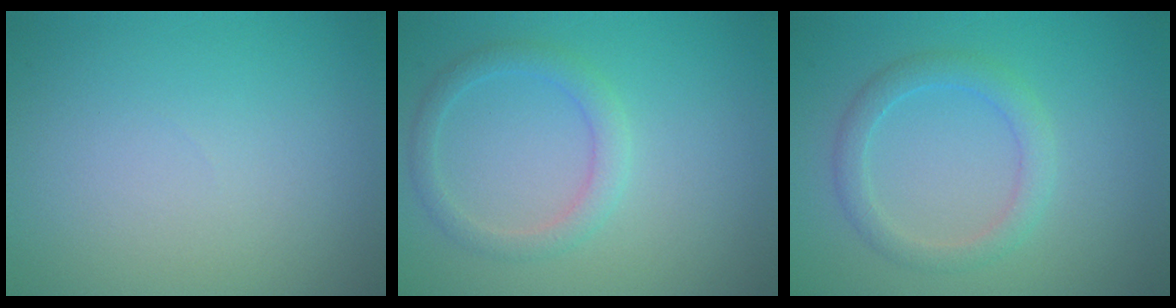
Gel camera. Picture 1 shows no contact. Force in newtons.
{"total": 2.2, "press": 2.2, "slide": 0.1}
{"total": 2.5, "press": 2.5, "slide": 0.1}